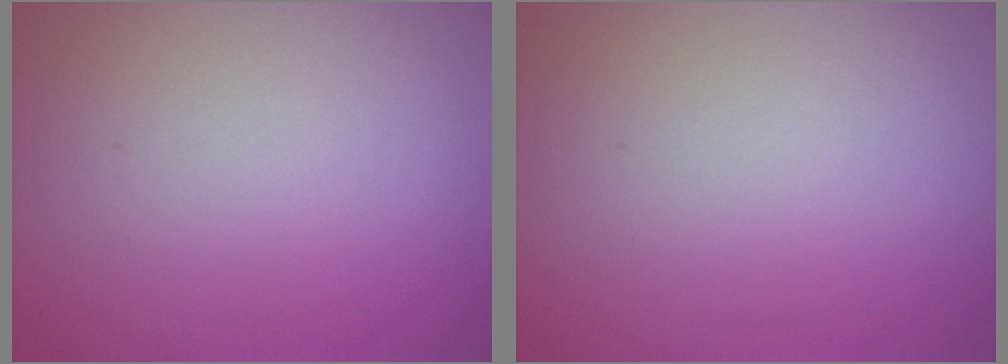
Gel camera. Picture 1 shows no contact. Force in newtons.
{"total": 0.0}